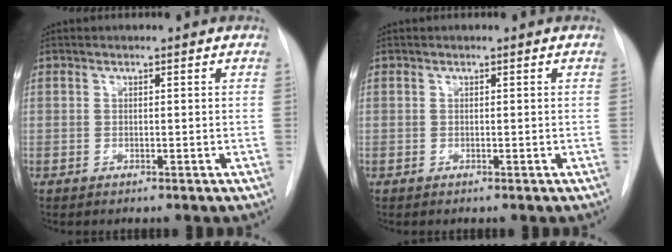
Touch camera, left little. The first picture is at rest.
{"total": 0.0}